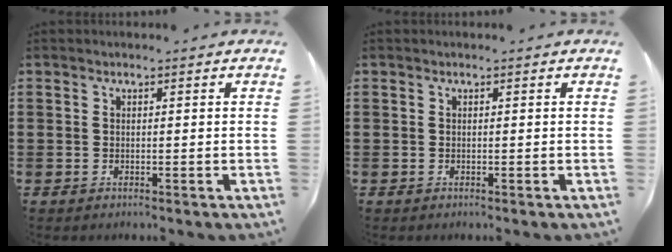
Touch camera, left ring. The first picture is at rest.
{"total": 0.0}